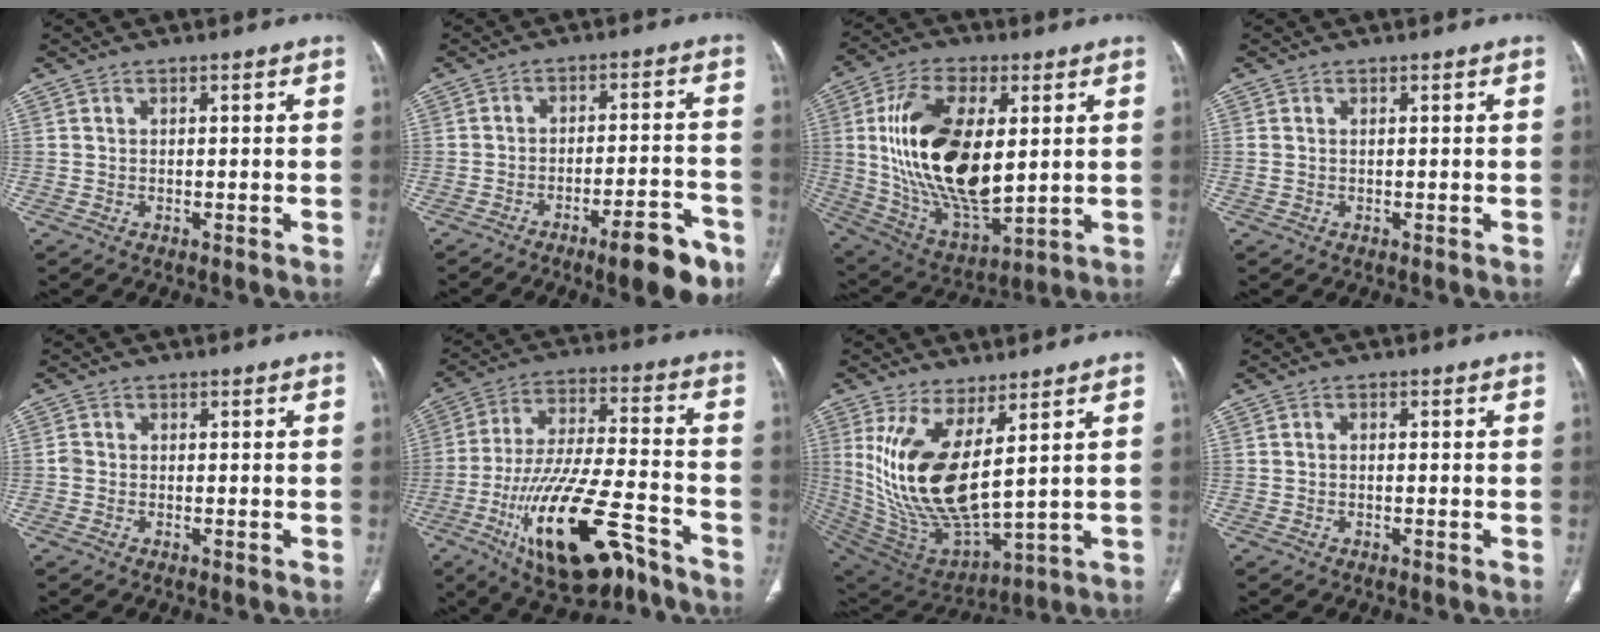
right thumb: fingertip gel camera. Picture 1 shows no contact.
{"total": 10.6, "force": [-6.7, 2.8, 7.7], "torque": [-0.094, 0.044, -0.093]}
{"total": 23.8, "force": [3.3, 12.1, 20.3], "torque": [-0.373, -0.020, 0.069]}
{"total": 0.7, "force": [0.2, 0.4, 0.6], "torque": [-0.021, 0.010, 0.011]}
{"total": 1.1, "force": [-0.3, 1.0, 0.5], "torque": [-0.007, 0.002, -0.007]}
{"total": 22.0, "force": [-11.7, 8.1, 16.9], "torque": [-0.318, 0.054, -0.193]}
{"total": 18.1, "force": [5.5, 7.0, 15.8], "torque": [-0.316, -0.047, 0.132]}
{"total": 0.7, "force": [-0.2, 0.5, 0.4], "torque": [-0.005, 0.002, -0.008]}